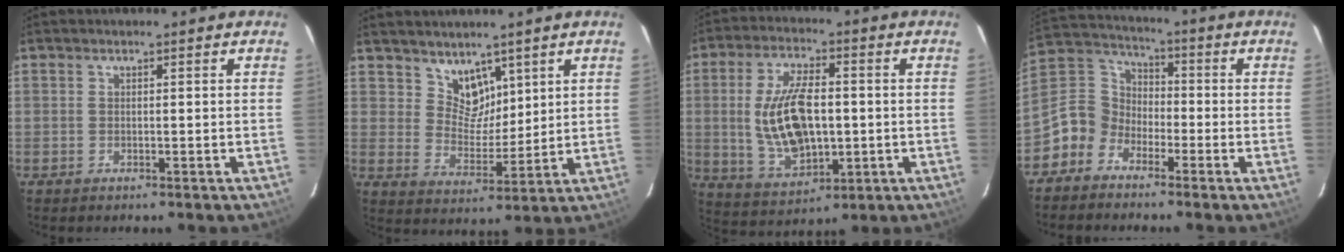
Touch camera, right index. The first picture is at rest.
{"total": 6.6, "force": [4.8, 4.2, 1.7], "torque": [-0.018, 0.002, 0.095]}
{"total": 14.8, "force": [-0.2, 7.3, 12.9], "torque": [-0.259, -0.002, 0.012]}
{"total": 7.9, "force": [-4.7, 6.1, 1.6], "torque": [-0.041, 0.038, -0.115]}